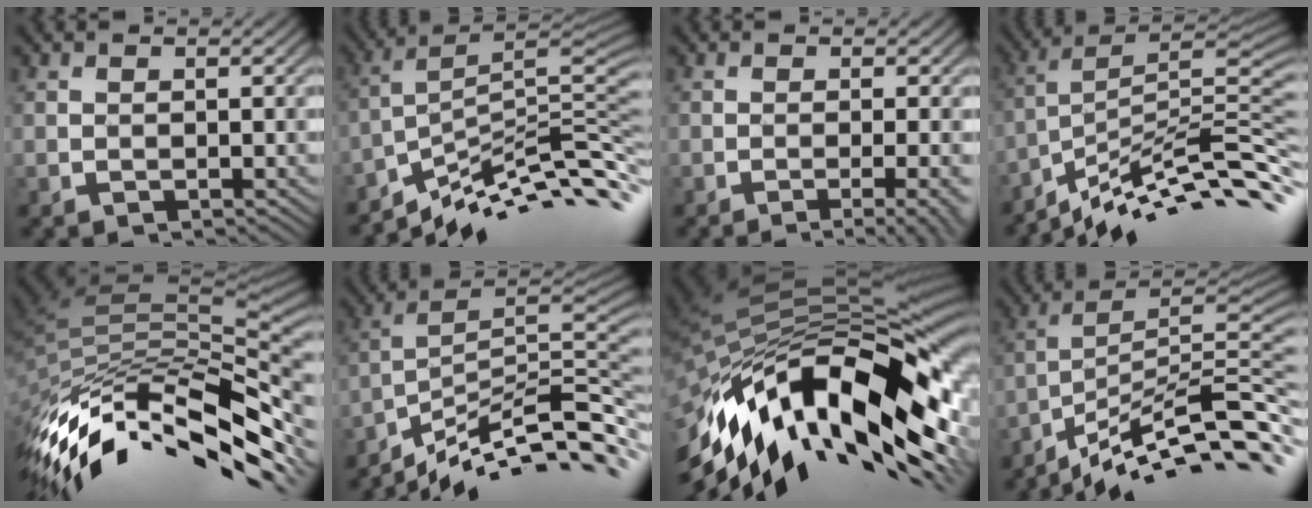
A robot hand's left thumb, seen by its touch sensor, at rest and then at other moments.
{"total": 10.8, "force": [-6.7, 2.1, 8.2], "torque": [-0.144, 0.013, -0.108]}
{"total": 5.2, "force": [-2.6, 1.0, 4.4], "torque": [-0.052, 0.008, -0.037]}
{"total": 11.6, "force": [-7.3, 2.4, 8.7], "torque": [-0.153, 0.014, -0.121]}
{"total": 16.1, "force": [-6.6, 6.8, 13.0], "torque": [-0.284, -0.020, -0.109]}
{"total": 11.8, "force": [-7.8, 2.2, 8.7], "torque": [-0.149, 0.011, -0.124]}
{"total": 18.6, "force": [-7.2, 8.1, 15.1], "torque": [-0.296, -0.015, -0.126]}
{"total": 12.8, "force": [-8.4, 2.2, 9.4], "torque": [-0.164, 0.010, -0.139]}